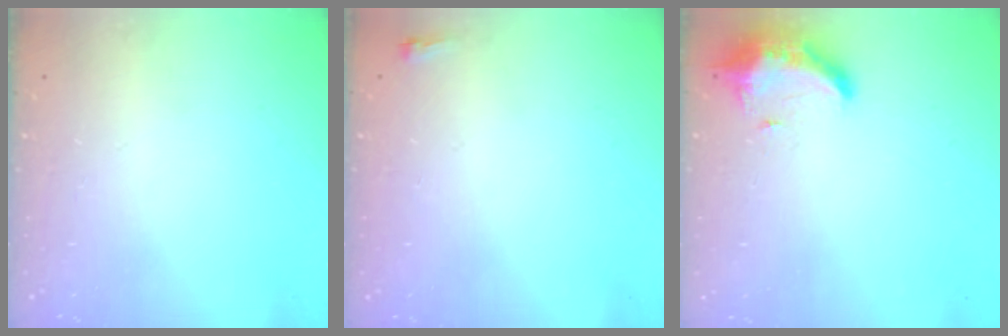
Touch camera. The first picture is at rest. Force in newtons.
{"total": 2.1, "press": 2.0, "slide": 0.5}
{"total": 15.2, "press": 10.5, "slide": 11.0}